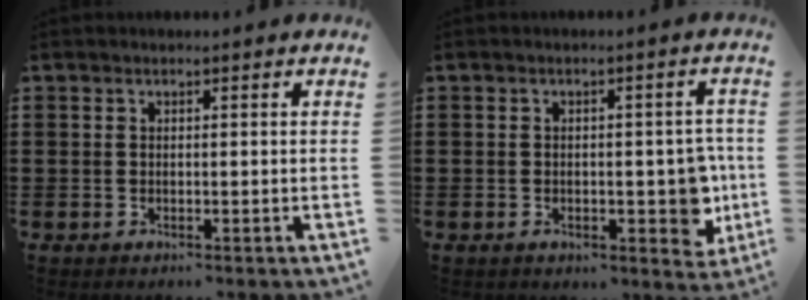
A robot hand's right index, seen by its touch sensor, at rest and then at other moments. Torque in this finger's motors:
{"motor_torque": [1.90, 0.24, 0.54, 0.08]}